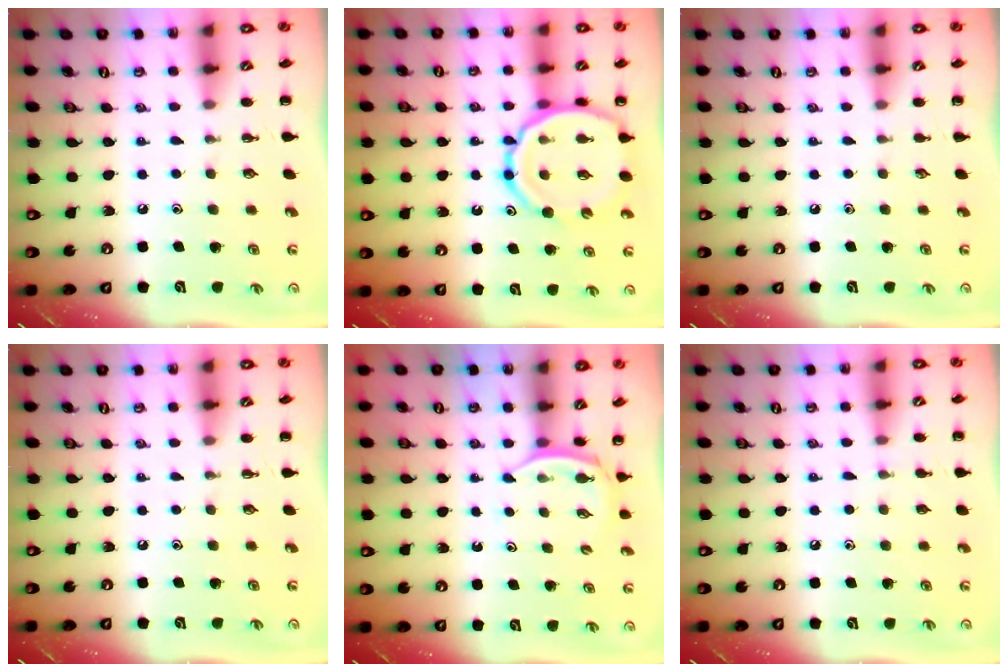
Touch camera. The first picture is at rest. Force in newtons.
{"total": 15.0, "press": 14.8, "slide": 2.5}
{"total": 0.0}
{"total": 0.0}
{"total": 2.3, "press": 2.1, "slide": 0.9}
{"total": 2.6, "press": 2.4, "slide": 1.0}